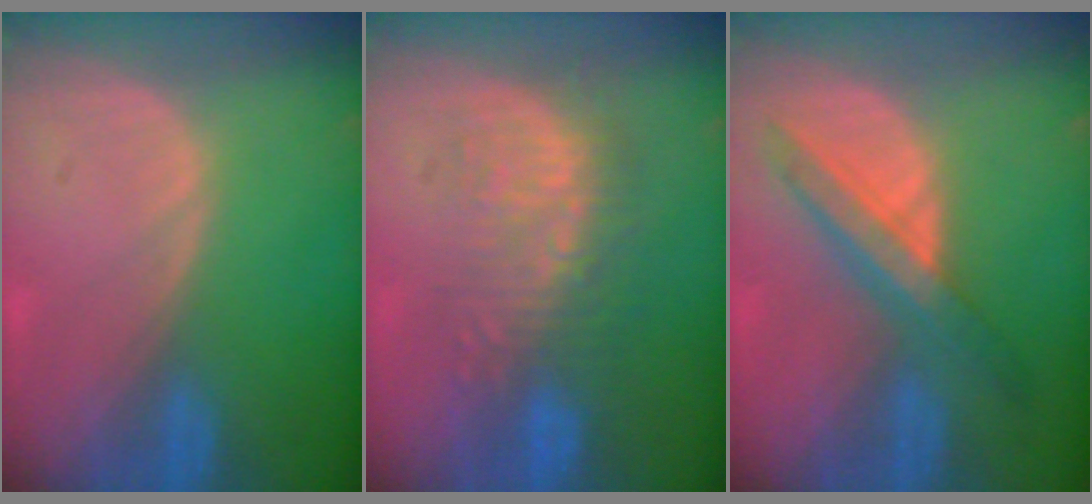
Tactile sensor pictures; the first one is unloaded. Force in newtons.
{"total": 8.9, "press": 8.6, "slide": 2.0}
{"total": 6.6, "press": 6.5, "slide": 1.2}